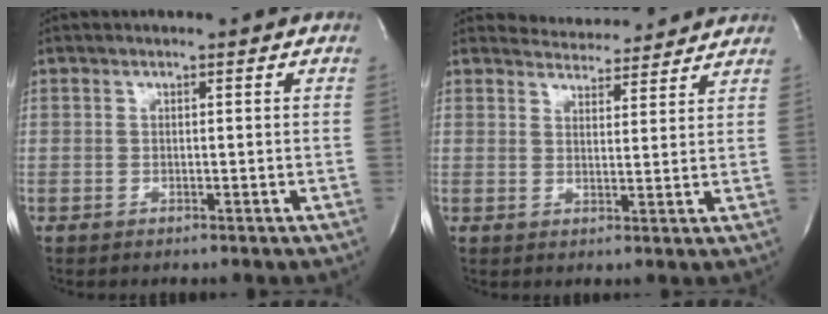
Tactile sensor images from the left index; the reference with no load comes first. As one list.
[{"total": 6.6, "force": [6.4, 1.3, 0.3], "torque": [-0.006, 0.004, 0.080]}]